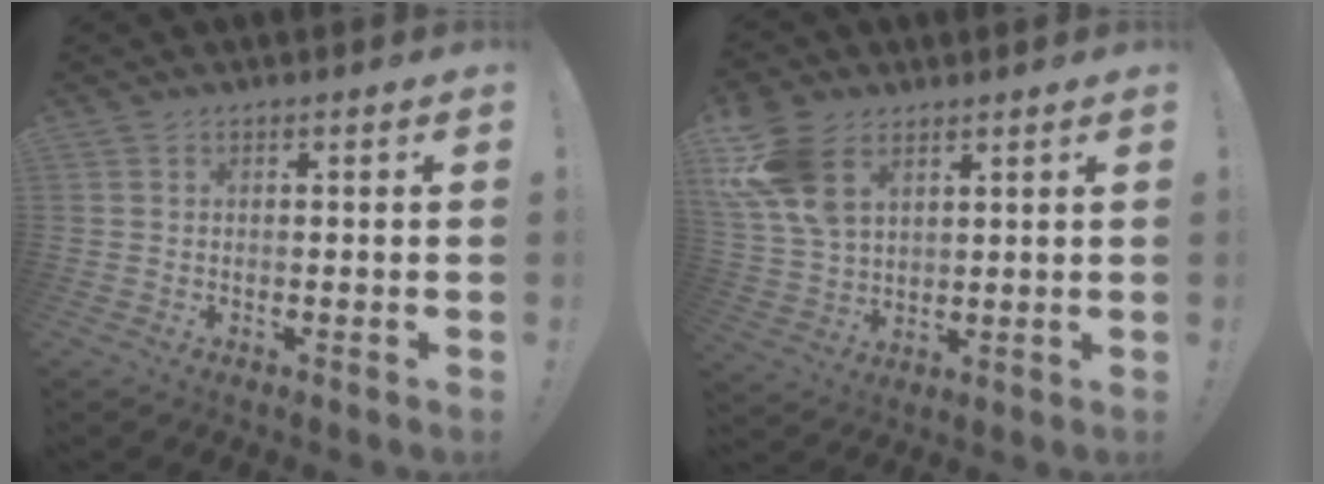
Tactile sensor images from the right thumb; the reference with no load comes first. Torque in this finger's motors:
{"motor_torque": [1.24, 2.70, 1.55, 0.68, 0.47]}